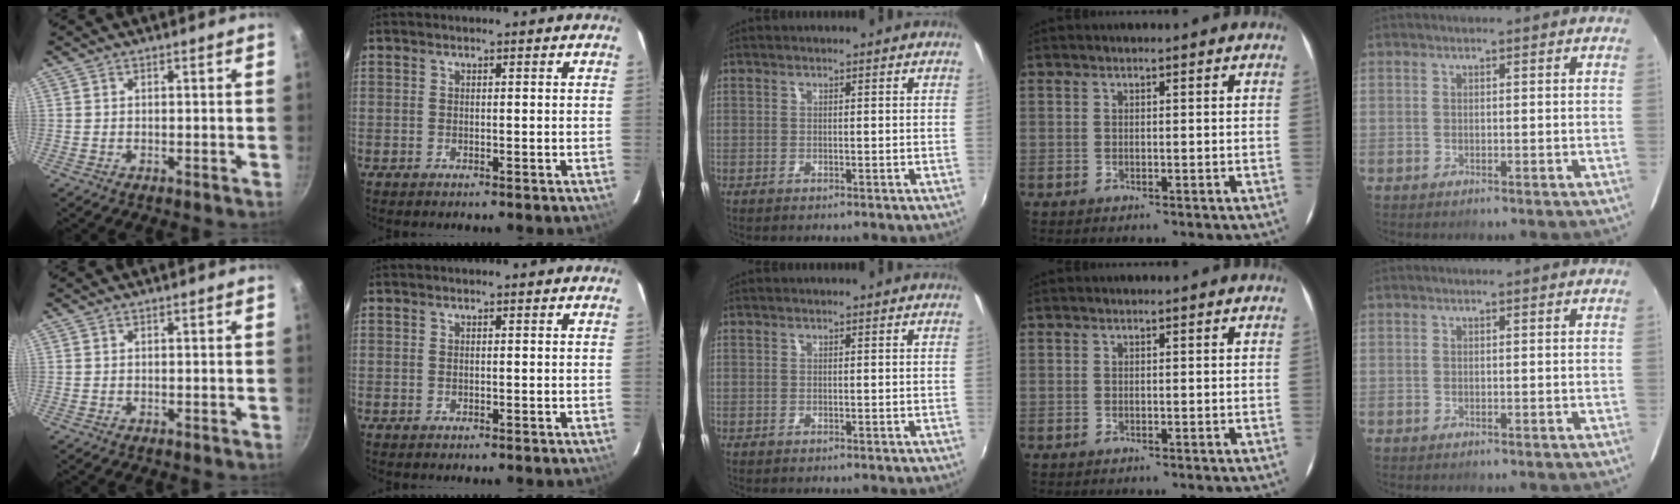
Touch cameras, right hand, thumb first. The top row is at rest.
{}